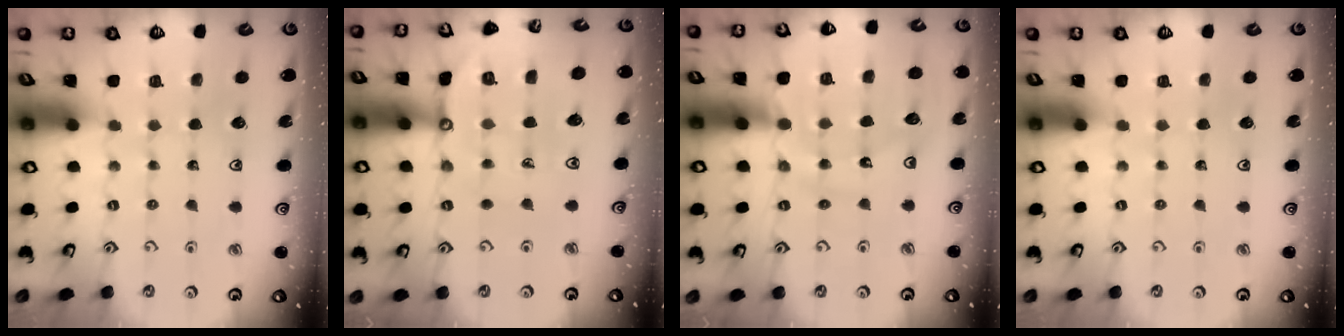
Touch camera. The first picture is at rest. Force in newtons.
{"total": 12.6, "press": 12.4, "slide": 1.8}
{"total": 12.4, "press": 12.4, "slide": 1.4}
{"total": 0.0}